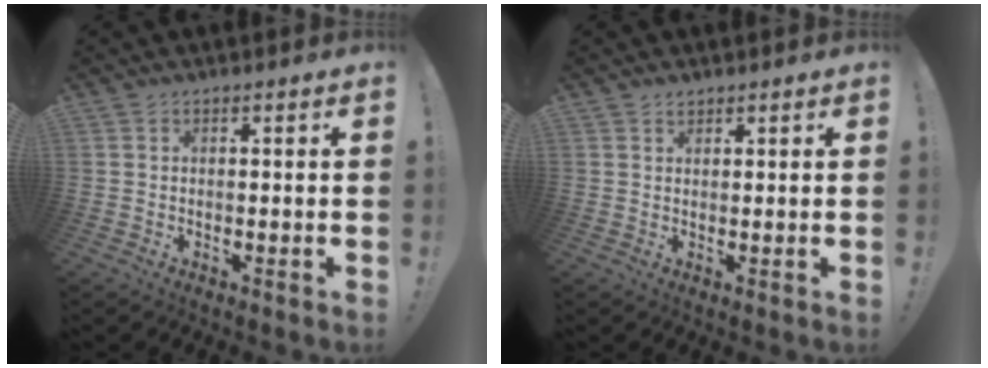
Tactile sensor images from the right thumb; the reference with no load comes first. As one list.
[{"total": 1.4, "force": [1.3, 0.5, 0.0], "torque": [0.016, -0.010, 0.023]}]